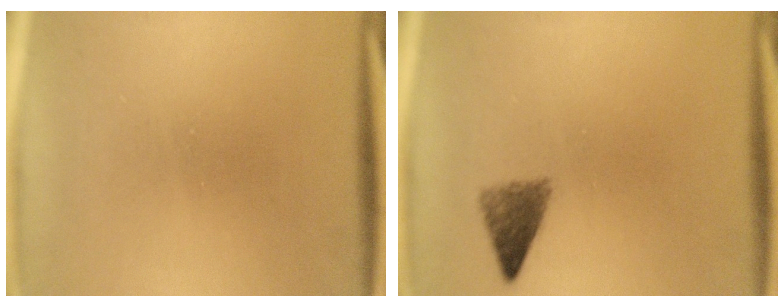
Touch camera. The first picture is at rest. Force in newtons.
{"total": 3.1}